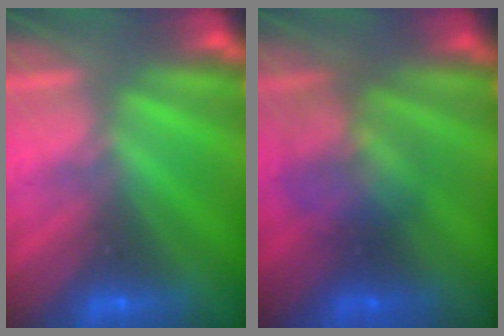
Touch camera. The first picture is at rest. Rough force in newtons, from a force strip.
{"total": 2.3}